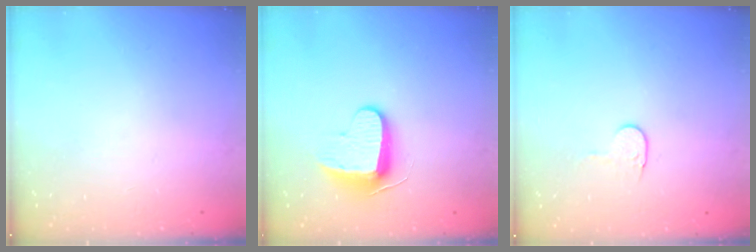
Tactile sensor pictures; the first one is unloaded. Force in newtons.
{"total": 8.7, "press": 8.7, "slide": 0.6}
{"total": 3.8, "press": 3.7, "slide": 0.4}